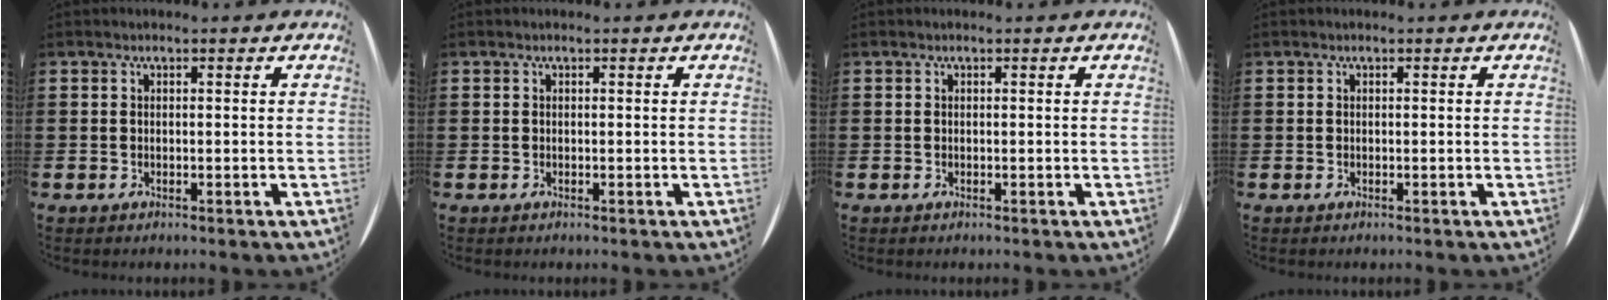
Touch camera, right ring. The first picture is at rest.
{"total": 0.0}
{"total": 0.0}
{"total": 0.0}